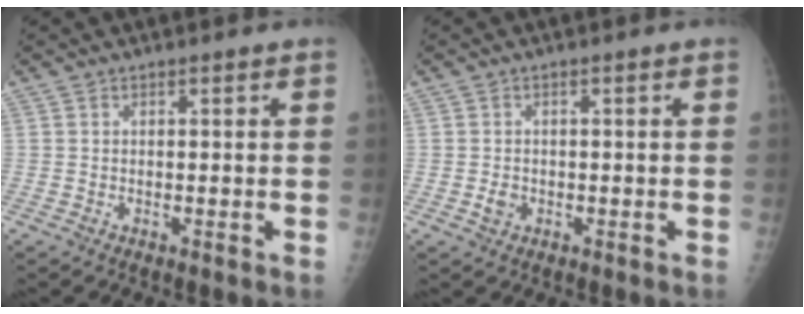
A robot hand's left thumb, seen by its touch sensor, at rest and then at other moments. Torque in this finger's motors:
{"motor_torque": [-0.34, 0.50, 0.26, -0.05, -0.02]}